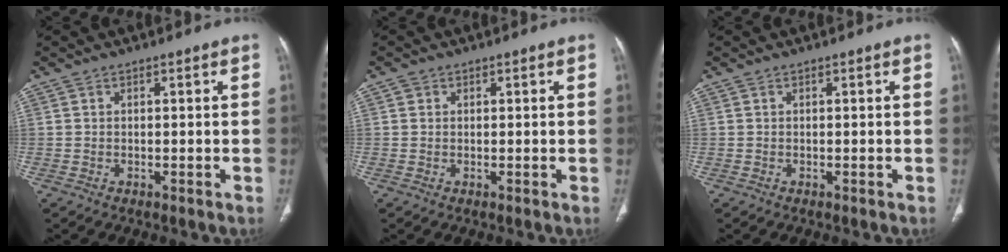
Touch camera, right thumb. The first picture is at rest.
{"total": 0.9, "force": [0.3, 0.8, 0.1], "torque": [0.004, 0.001, 0.003]}
{"total": 0.0}